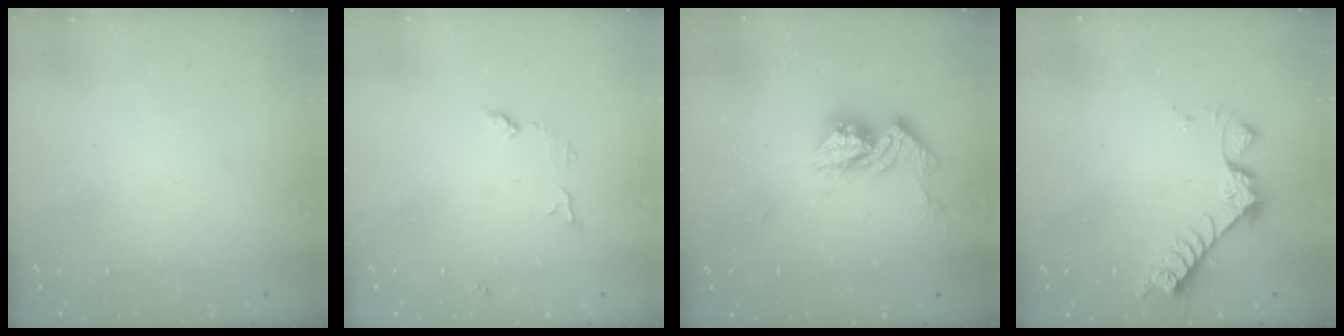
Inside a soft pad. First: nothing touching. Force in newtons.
{"total": 6.8, "press": 6.8, "slide": 0.4}
{"total": 11.5, "press": 11.4, "slide": 1.0}
{"total": 7.0, "press": 7.0, "slide": 0.5}